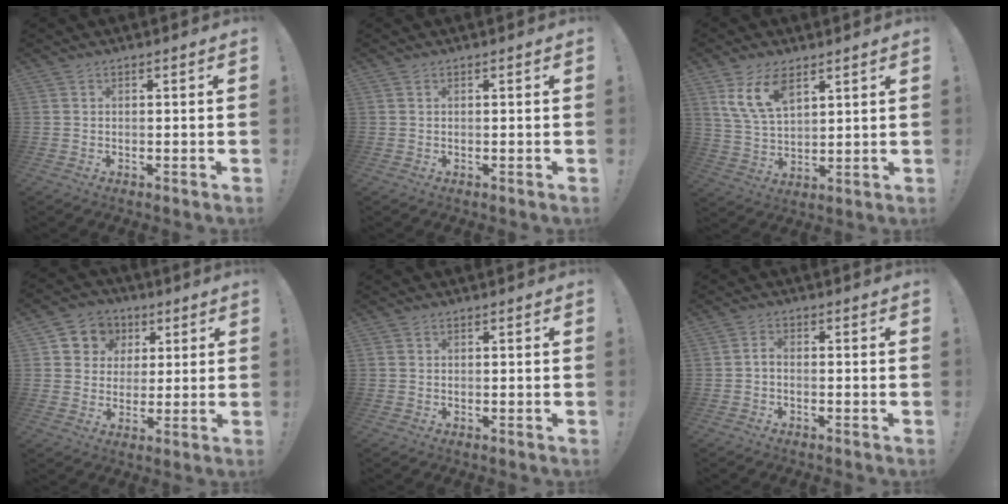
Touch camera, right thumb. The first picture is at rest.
{"total": 0.0}
{"total": 10.9, "force": [6.6, 5.4, 6.8], "torque": [-0.141, -0.019, 0.124]}
{"total": 8.2, "force": [2.1, 7.8, 1.9], "torque": [-0.028, -0.006, 0.045]}
{"total": 0.7, "force": [0.3, 0.6, 0.2], "torque": [-0.009, 0.004, 0.006]}
{"total": 1.8, "force": [-1.2, 0.5, 1.2], "torque": [-0.020, 0.009, -0.021]}